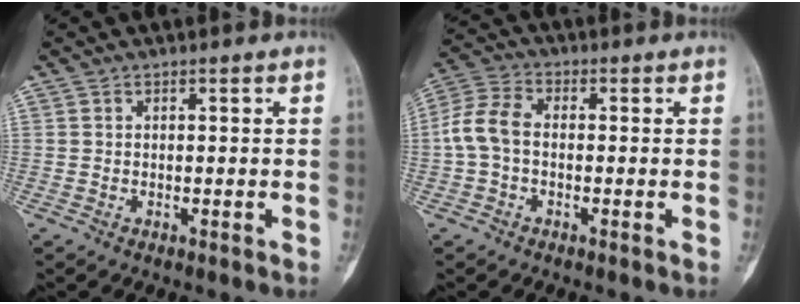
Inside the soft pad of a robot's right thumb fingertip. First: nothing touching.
{"total": 7.0, "force": [-0.7, 4.6, 5.2], "torque": [-0.111, 0.021, -0.023]}